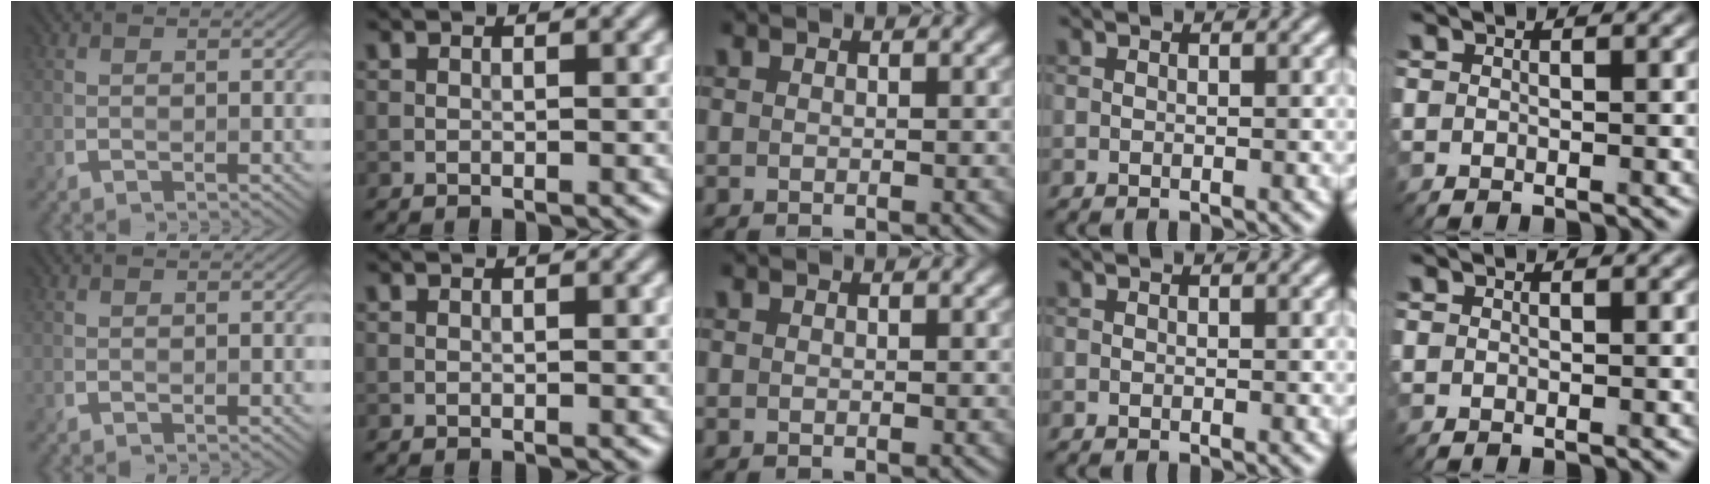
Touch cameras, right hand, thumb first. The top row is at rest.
{}